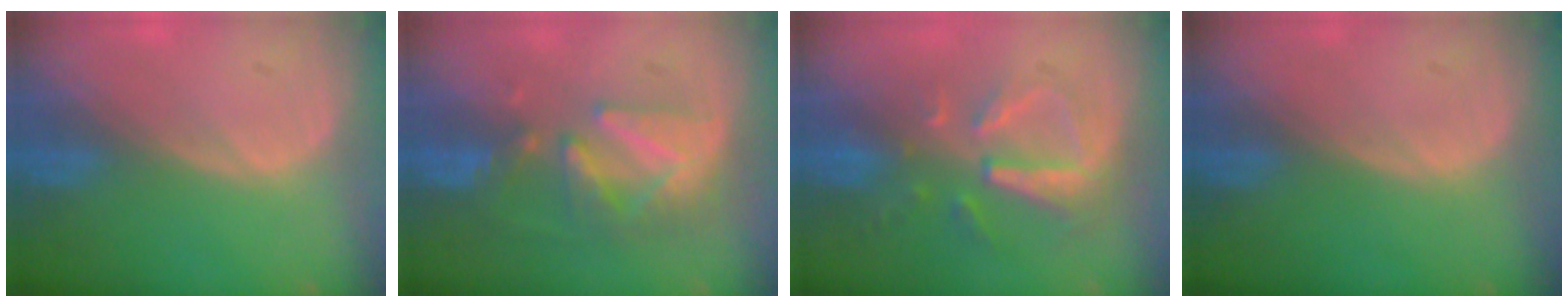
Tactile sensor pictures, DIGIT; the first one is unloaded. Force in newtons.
{"total": 8.5, "press": 7.9, "slide": 3.2}
{"total": 8.1, "press": 7.3, "slide": 3.5}
{"total": 0.0}